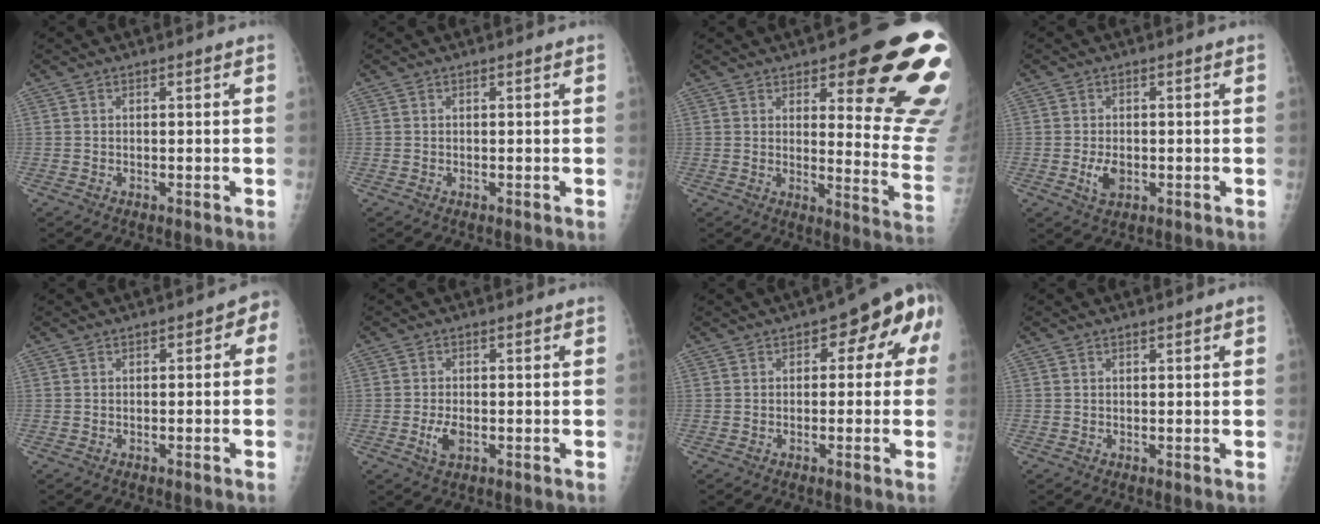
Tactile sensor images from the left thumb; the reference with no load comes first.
{"total": 0.0}
{"total": 20.0, "force": [10.9, 5.6, 15.7], "torque": [-0.156, -0.067, 0.141]}
{"total": 3.4, "force": [-0.8, 2.2, 2.5], "torque": [-0.044, -0.003, -0.010]}
{"total": 2.9, "force": [-0.7, 2.0, 2.0], "torque": [-0.004, 0.020, -0.017]}
{"total": 3.1, "force": [-1.0, 1.7, 2.4], "torque": [-0.049, -0.003, -0.016]}
{"total": 8.1, "force": [1.2, 4.4, 6.6], "torque": [-0.039, 0.027, 0.000]}
{"total": 0.6, "force": [0.4, 0.2, 0.3], "torque": [-0.001, 0.000, 0.006]}